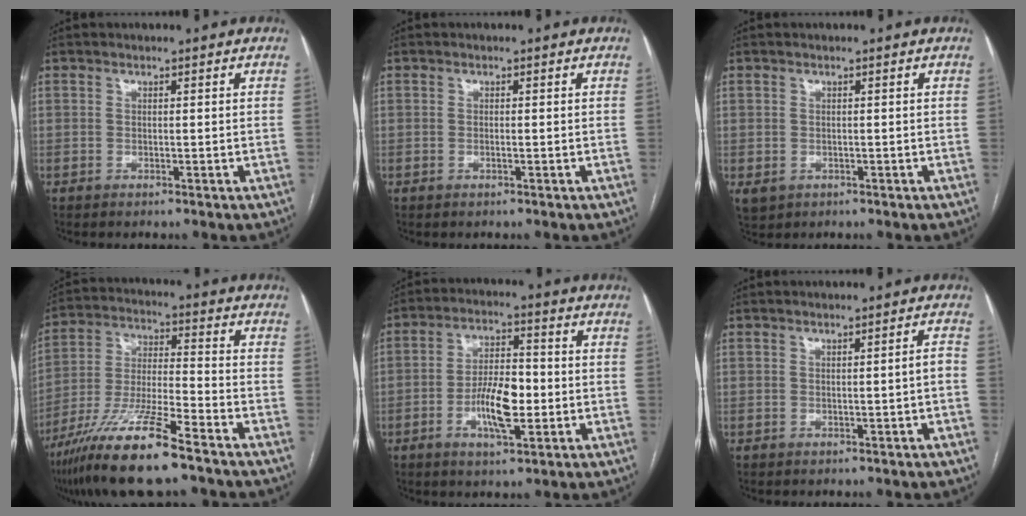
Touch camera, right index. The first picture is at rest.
{"total": 0.0}
{"total": 2.3, "force": [-0.6, 2.0, 0.9], "torque": [-0.017, -0.001, 0.003]}
{"total": 15.5, "force": [-10.6, 1.3, 11.2], "torque": [-0.231, -0.032, -0.195]}
{"total": 8.6, "force": [-2.1, 2.9, 7.8], "torque": [-0.147, 0.008, -0.036]}
{"total": 1.6, "force": [-0.3, -0.2, 1.5], "torque": [-0.020, 0.000, -0.003]}